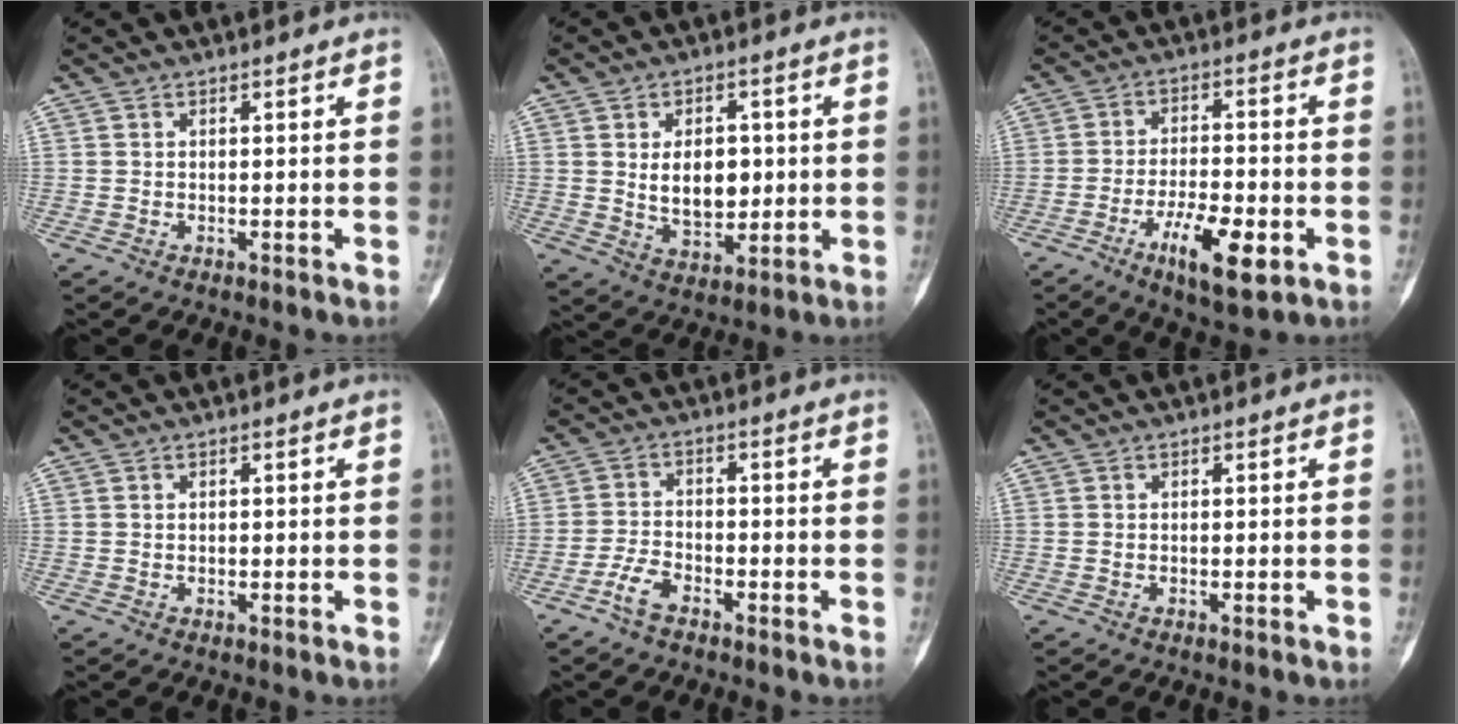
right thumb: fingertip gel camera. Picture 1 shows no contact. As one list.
[{"total": 9.2, "force": [0.9, 6.0, 7.0], "torque": [-0.084, -0.012, 0.026]}, {"total": 10.7, "force": [-4.5, 3.6, 9.0], "torque": [-0.153, 0.013, -0.071]}, {"total": 0.6, "force": [0.1, 0.4, 0.4], "torque": [-0.008, 0.001, 0.004]}, {"total": 4.3, "force": [-2.9, 2.0, 2.4], "torque": [-0.045, 0.019, -0.059]}, {"total": 0.0}]